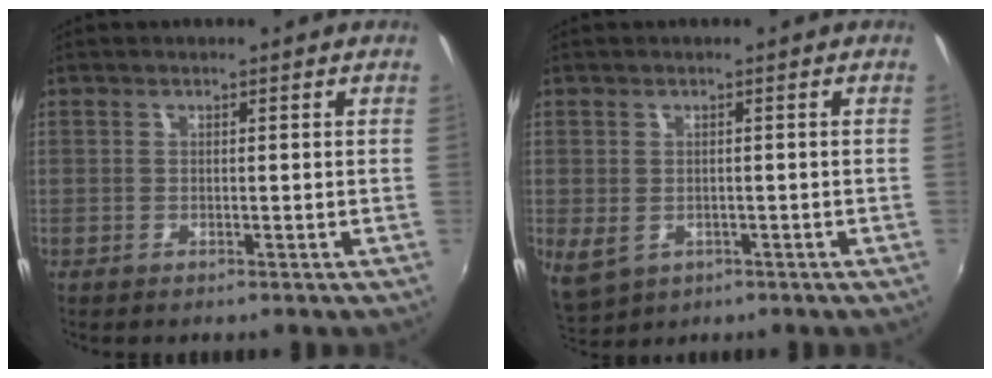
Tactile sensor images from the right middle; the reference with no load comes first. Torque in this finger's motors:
{"motor_torque": [0.86, 0.01, 1.05, 0.21]}